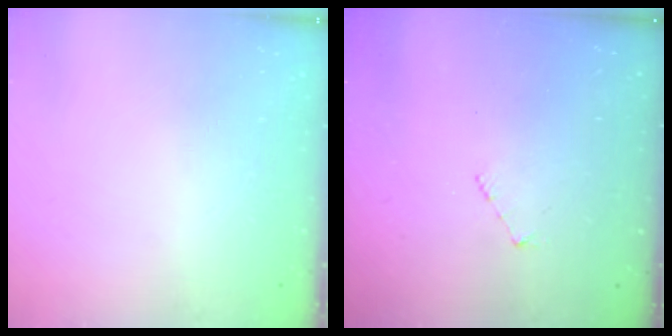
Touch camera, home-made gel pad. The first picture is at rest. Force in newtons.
{"total": 2.6, "press": 2.6, "slide": 0.2}